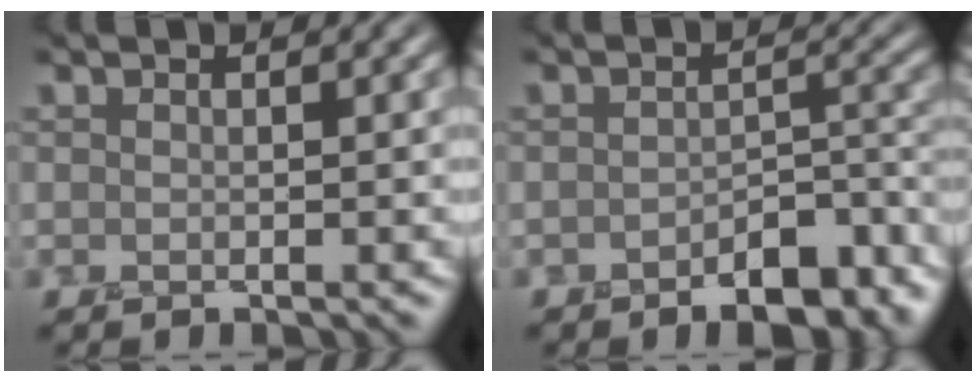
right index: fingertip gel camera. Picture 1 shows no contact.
{"total": 6.5, "force": [-4.1, 2.9, 4.1], "torque": [-0.045, -0.003, -0.059]}